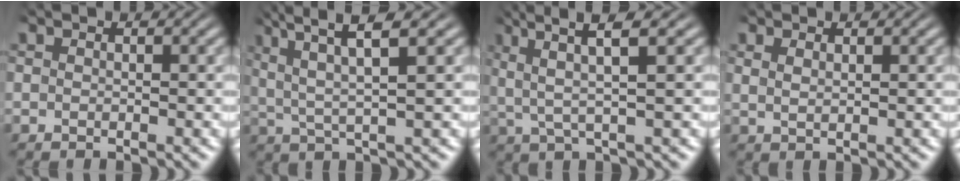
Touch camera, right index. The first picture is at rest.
{"total": 5.9, "force": [3.1, 2.0, 4.6], "torque": [-0.091, 0.005, 0.049]}
{"total": 5.8, "force": [3.2, 1.2, 4.7], "torque": [-0.087, 0.015, 0.046]}
{"total": 1.2, "force": [0.8, 0.4, 0.8], "torque": [-0.013, -0.001, 0.019]}